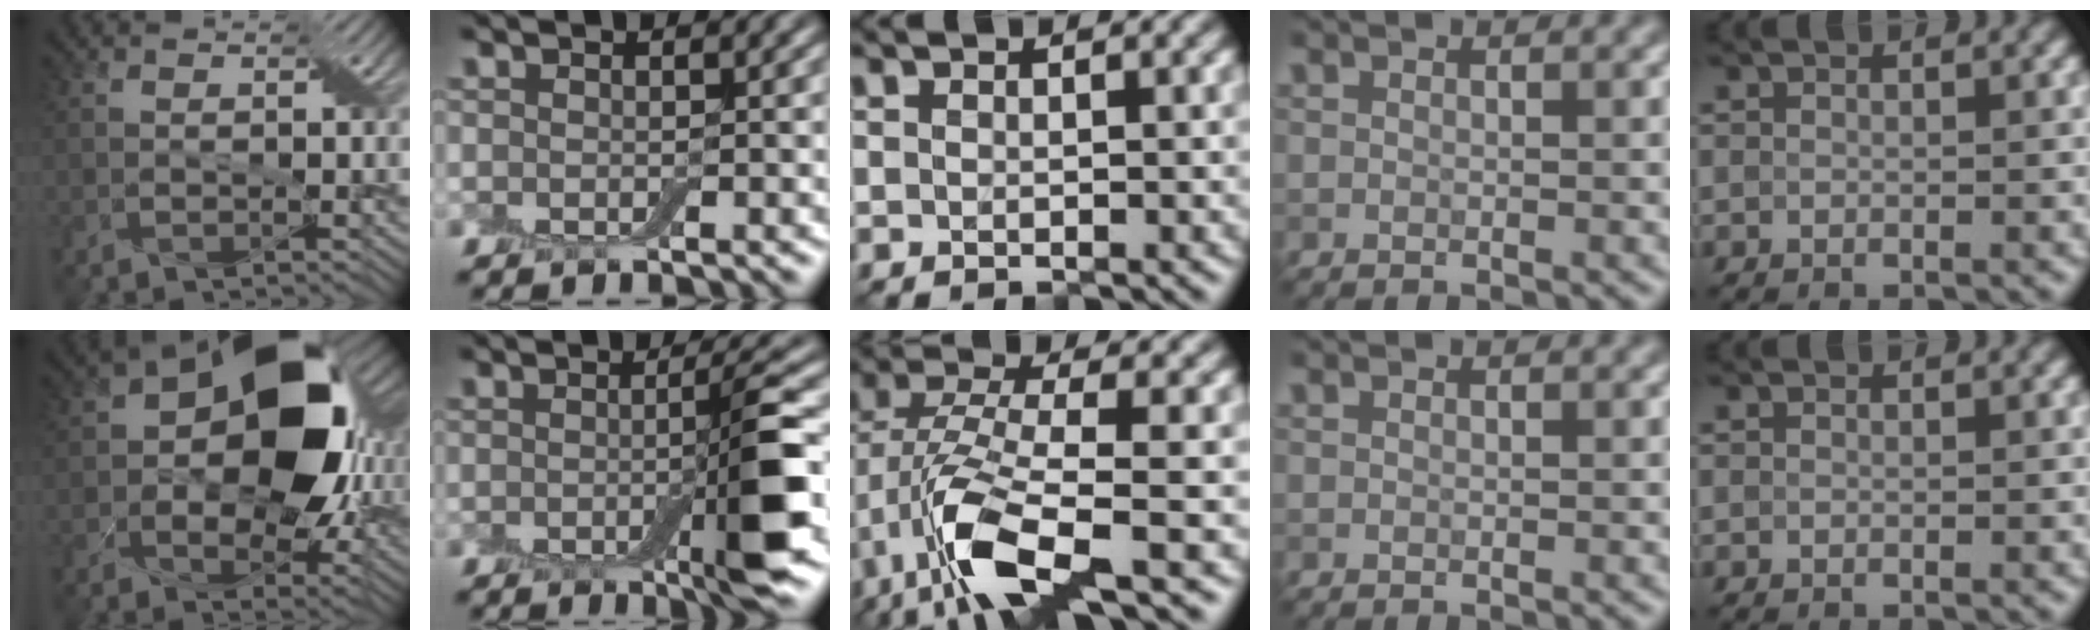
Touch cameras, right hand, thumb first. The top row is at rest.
{"thumb": {"total": 16.3, "force": [2.8, 10.1, 12.5], "torque": [-0.185, 0.004, 0.043]}, "index": {"total": 6.1, "force": [-1.1, 0.7, 6.0], "torque": [-0.086, 0.000, -0.021]}, "middle": {"total": 9.0, "force": [-3.7, 3.1, 7.6], "torque": [-0.163, -0.007, -0.079]}}